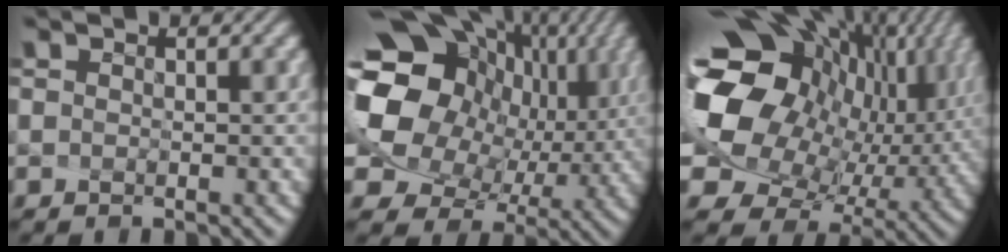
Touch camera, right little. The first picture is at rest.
{"total": 16.3, "force": [2.2, 13.0, 9.7], "torque": [-0.198, -0.026, 0.089]}
{"total": 16.3, "force": [3.3, 11.4, 11.3], "torque": [-0.224, -0.048, 0.129]}